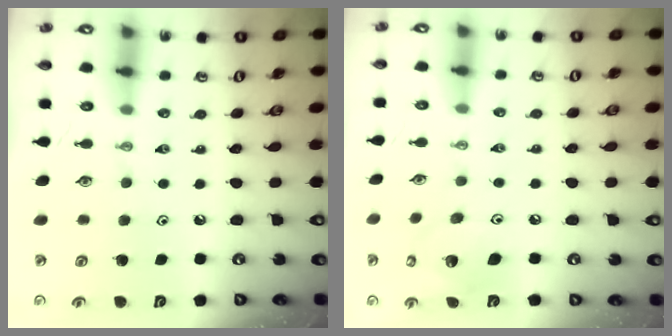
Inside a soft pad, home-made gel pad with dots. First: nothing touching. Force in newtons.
{"total": 12.4, "press": 12.0, "slide": 3.1}